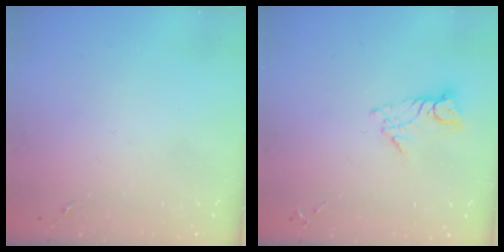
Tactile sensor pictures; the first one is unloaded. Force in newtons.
{"total": 8.4, "press": 8.4, "slide": 0.9}